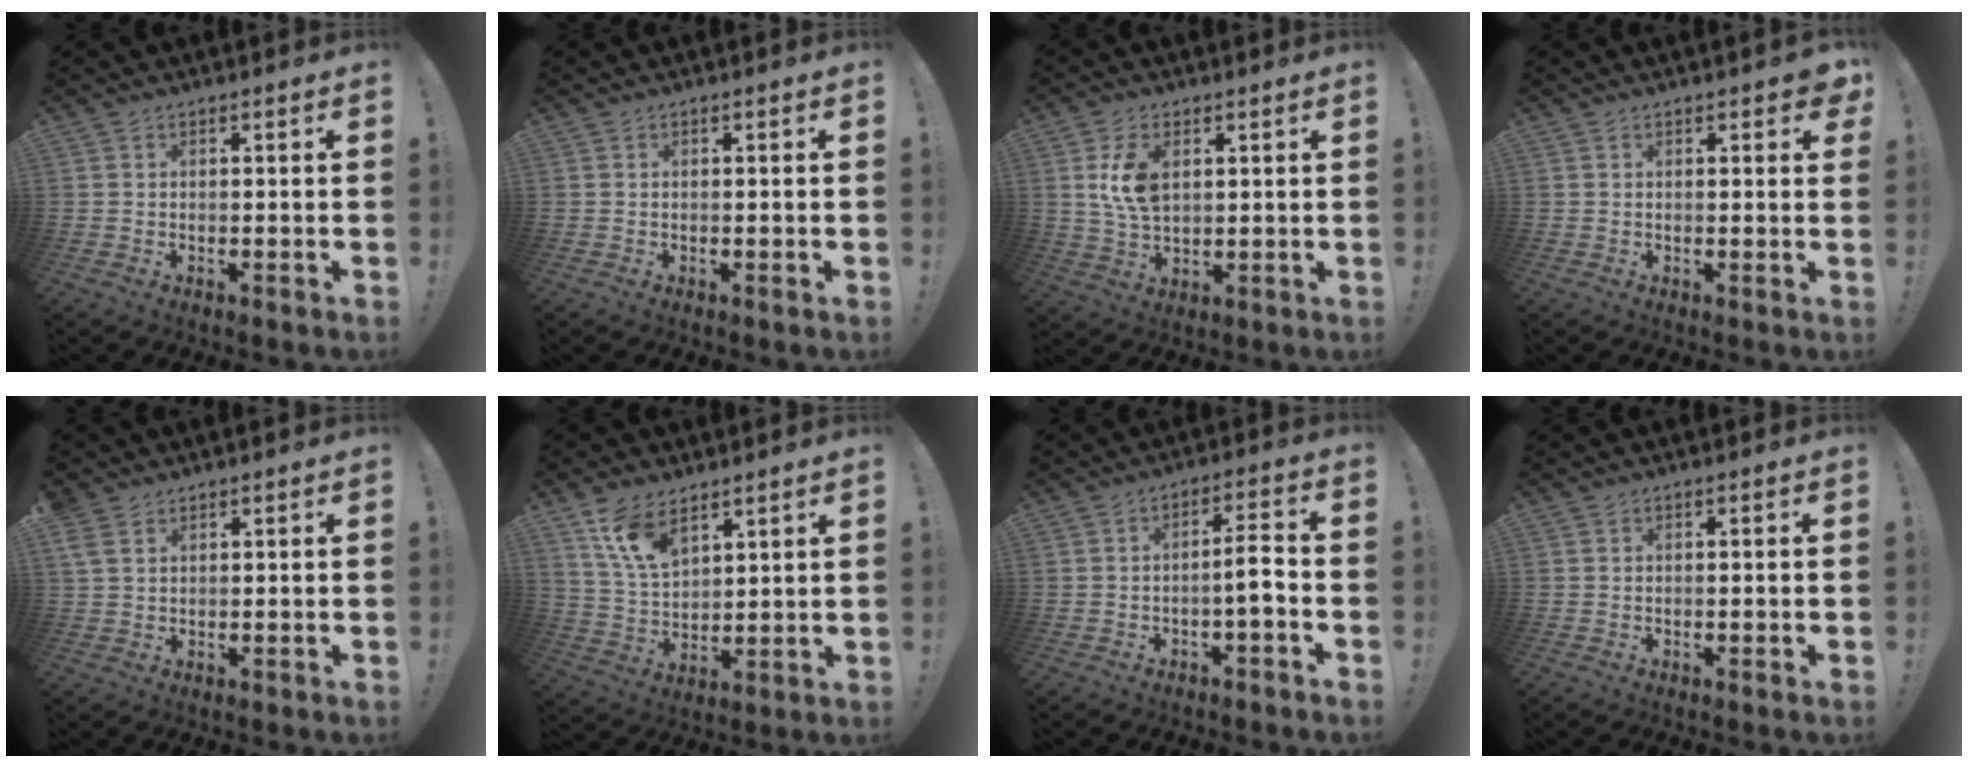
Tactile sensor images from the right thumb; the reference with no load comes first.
{"total": 0.0}
{"total": 9.8, "force": [2.9, 6.2, 7.0], "torque": [-0.132, -0.006, 0.052]}
{"total": 2.2, "force": [1.2, 1.1, 1.5], "torque": [-0.003, -0.006, 0.016]}
{"total": 3.8, "force": [2.4, 2.0, 2.2], "torque": [-0.037, -0.005, 0.048]}
{"total": 11.2, "force": [7.5, 5.7, 6.0], "torque": [-0.116, -0.035, 0.146]}
{"total": 6.1, "force": [-1.8, 1.2, 5.6], "torque": [-0.092, 0.011, -0.033]}
{"total": 0.6, "force": [-0.1, 0.0, 0.6], "torque": [-0.005, -0.003, -0.003]}